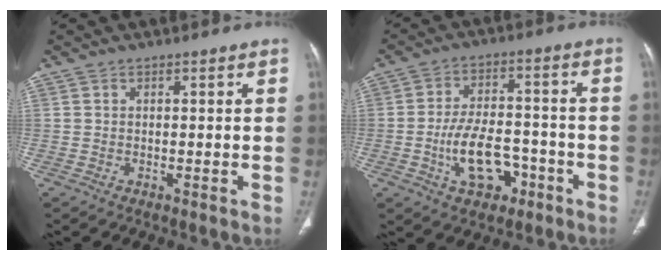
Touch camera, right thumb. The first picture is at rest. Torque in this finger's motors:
{"motor_torque": [3.22, 1.79, 1.63, -1.12, 0.52]}